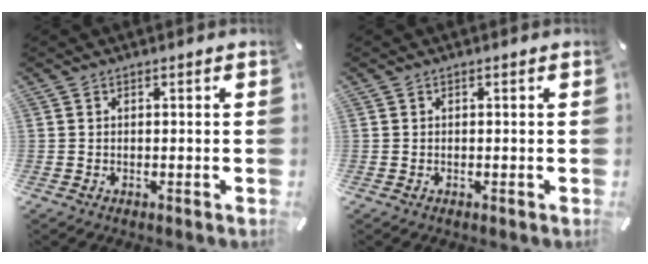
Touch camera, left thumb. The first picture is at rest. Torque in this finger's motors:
{"motor_torque": [0.00, 0.00, 0.00, 0.05, 0.00]}